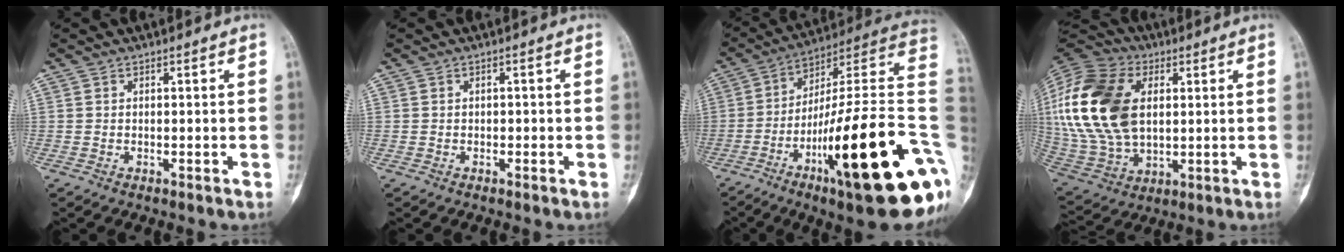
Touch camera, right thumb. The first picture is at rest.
{"total": 0.7, "force": [-0.2, 0.6, 0.2], "torque": [0.006, 0.004, -0.005]}
{"total": 30.6, "force": [-7.7, 6.4, 28.9], "torque": [-0.356, 0.049, -0.123]}
{"total": 26.8, "force": [5.0, 17.2, 20.0], "torque": [-0.435, 0.004, 0.096]}